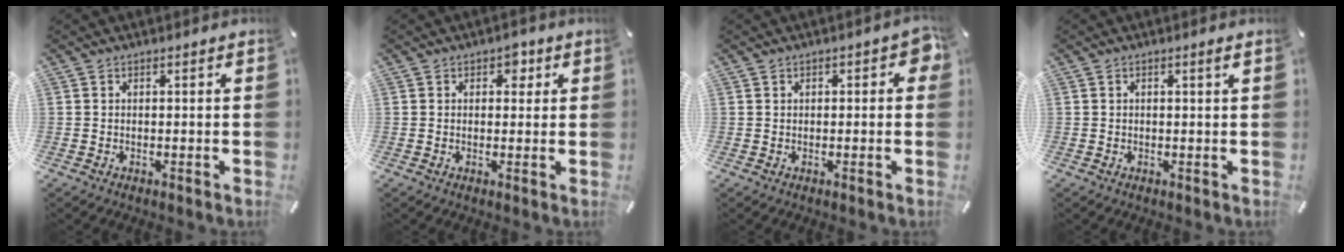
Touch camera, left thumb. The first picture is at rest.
{"total": 2.9, "force": [1.1, 2.2, 1.6], "torque": [-0.003, -0.005, 0.009]}
{"total": 2.8, "force": [0.3, 1.7, 2.2], "torque": [-0.017, 0.001, 0.000]}
{"total": 1.2, "force": [0.4, 0.2, 1.1], "torque": [-0.021, 0.002, 0.007]}